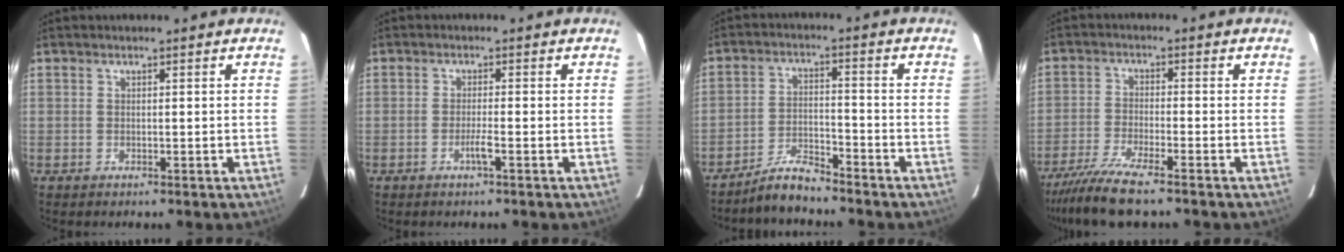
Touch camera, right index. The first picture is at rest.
{"total": 2.0, "force": [-0.9, -0.2, 1.8], "torque": [-0.035, -0.002, -0.019]}
{"total": 5.1, "force": [-4.9, 0.3, 1.4], "torque": [-0.026, -0.010, -0.093]}
{"total": 8.0, "force": [-6.5, -0.3, 4.6], "torque": [-0.078, -0.024, -0.114]}